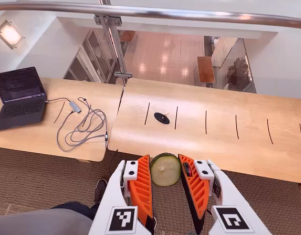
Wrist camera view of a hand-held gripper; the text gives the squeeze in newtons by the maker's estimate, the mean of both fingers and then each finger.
{"total": 9.0, "left": 9.1, "right": 9.0}